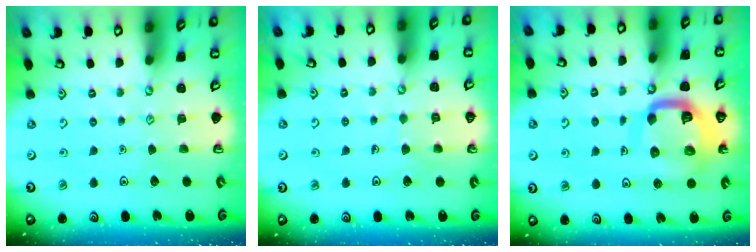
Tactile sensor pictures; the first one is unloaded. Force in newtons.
{"total": 4.6, "press": 4.6, "slide": 0.3}
{"total": 12.4, "press": 12.4, "slide": 1.2}